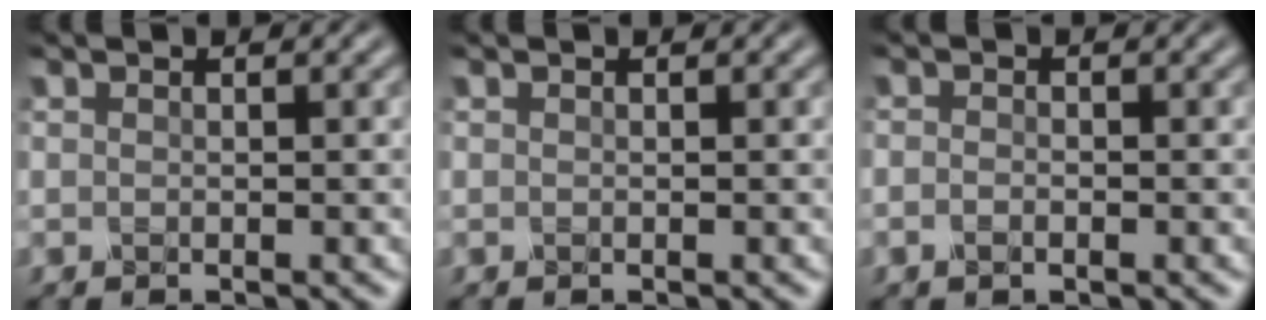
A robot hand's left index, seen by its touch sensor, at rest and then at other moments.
{"total": 0.0}
{"total": 1.0, "force": [-0.4, 0.5, 0.8], "torque": [-0.014, 0.000, -0.010]}